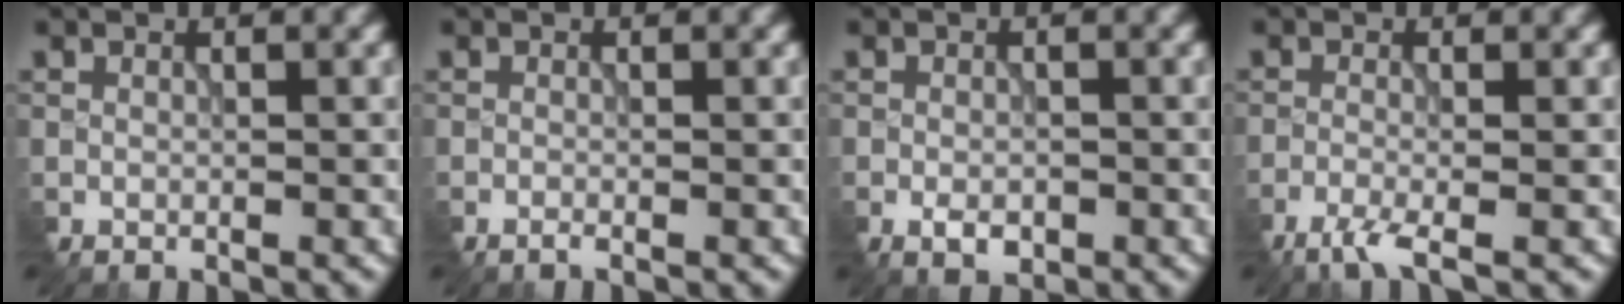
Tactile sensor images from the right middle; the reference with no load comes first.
{"total": 0.9, "force": [-0.8, -0.1, 0.4], "torque": [-0.015, -0.004, -0.015]}
{"total": 1.8, "force": [-1.2, 0.9, 1.1], "torque": [-0.026, -0.005, -0.018]}
{"total": 3.1, "force": [-2.3, 0.4, 2.0], "torque": [-0.049, -0.007, -0.049]}